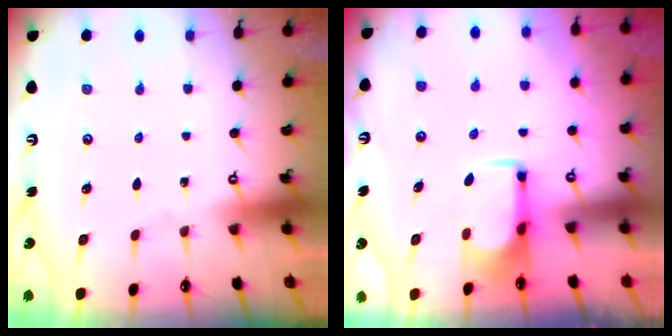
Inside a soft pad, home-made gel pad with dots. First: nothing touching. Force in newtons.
{"total": 1.9, "press": 1.9, "slide": 0.4}